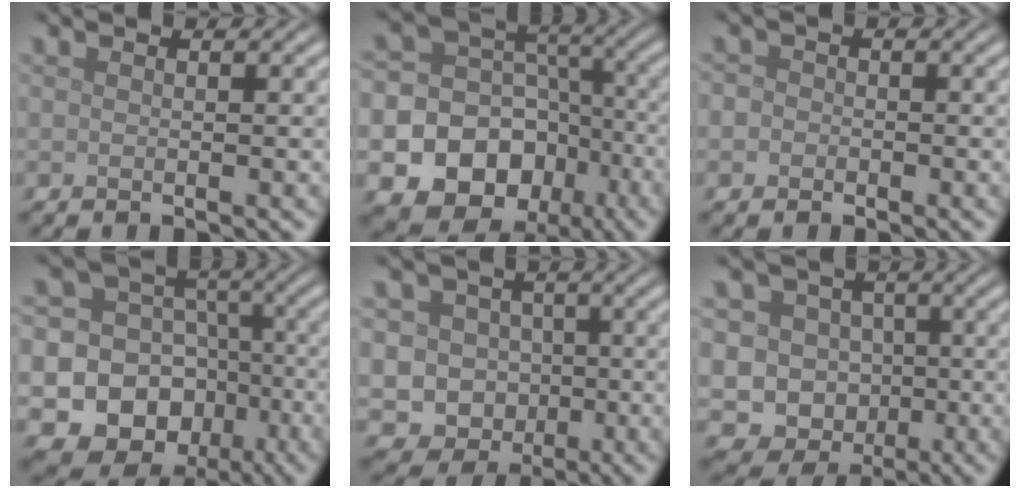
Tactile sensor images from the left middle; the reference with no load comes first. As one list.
[{"total": 20.2, "force": [-8.9, 17.3, 5.4], "torque": [-0.119, -0.046, -0.136]}, {"total": 1.8, "force": [-0.1, 1.7, 0.6], "torque": [0.009, 0.005, -0.023]}, {"total": 19.1, "force": [-6.9, 17.1, 4.8], "torque": [-0.107, -0.026, -0.114]}, {"total": 8.2, "force": [-2.0, 7.6, 2.3], "torque": [-0.018, 0.013, -0.066]}, {"total": 10.9, "force": [-2.5, 10.1, 3.0], "torque": [-0.051, 0.015, -0.071]}]